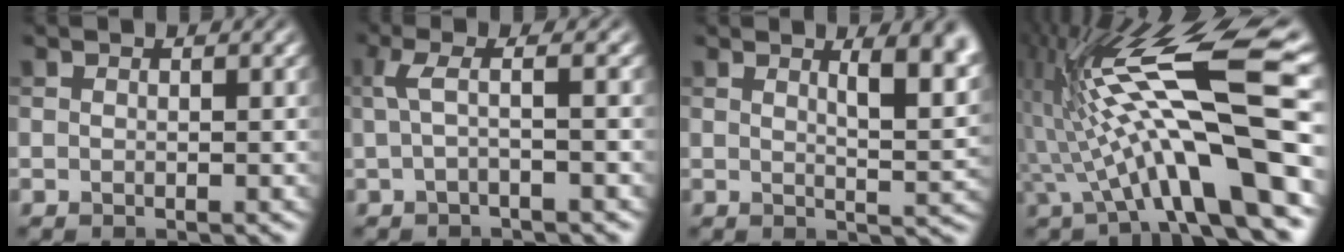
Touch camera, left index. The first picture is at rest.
{"total": 2.7, "force": [0.1, 0.7, 2.6], "torque": [-0.050, 0.002, -0.004]}
{"total": 5.8, "force": [2.5, 2.1, 4.8], "torque": [-0.040, 0.004, 0.031]}
{"total": 13.6, "force": [-0.4, 2.7, 13.3], "torque": [-0.228, 0.022, -0.004]}